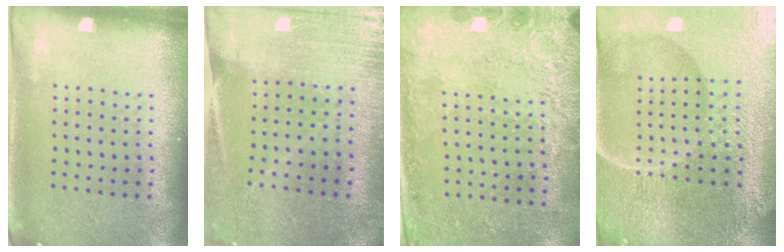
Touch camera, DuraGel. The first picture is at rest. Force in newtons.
{"total": 0.8, "press": 0.8, "slide": 0.1}
{"total": 2.6, "press": 2.3, "slide": 1.2}
{"total": 6.4, "press": 5.7, "slide": 2.9}